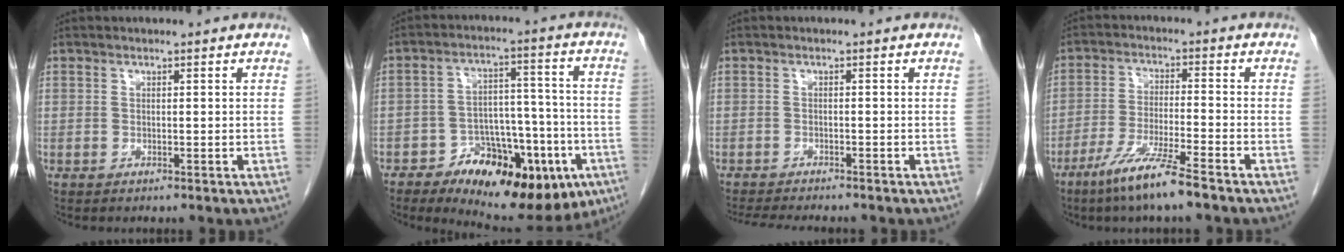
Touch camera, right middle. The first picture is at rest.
{"total": 18.5, "force": [-9.7, 8.2, 13.4], "torque": [-0.151, 0.023, -0.132]}
{"total": 7.8, "force": [-7.0, 1.0, 3.2], "torque": [-0.049, -0.013, -0.104]}
{"total": 8.4, "force": [-5.9, -0.3, 6.0], "torque": [-0.119, -0.024, -0.114]}